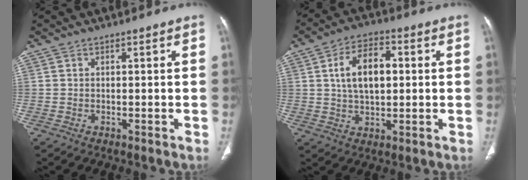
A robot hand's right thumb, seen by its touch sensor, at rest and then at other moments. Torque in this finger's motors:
{"motor_torque": [-0.51, 0.99, 0.76, 0.52, 0.13]}